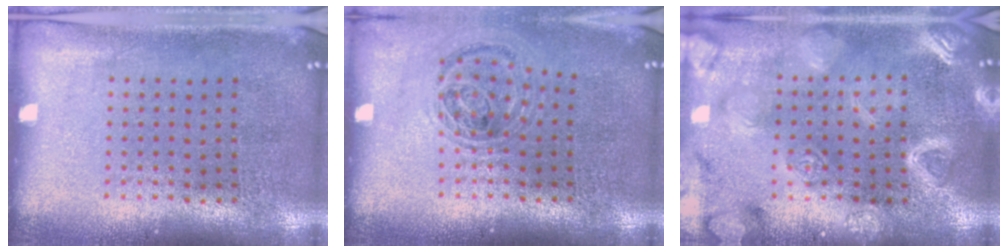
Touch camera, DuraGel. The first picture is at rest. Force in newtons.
{"total": 1.0, "press": 1.0, "slide": 0.1}
{"total": 3.4, "press": 3.4, "slide": 0.4}